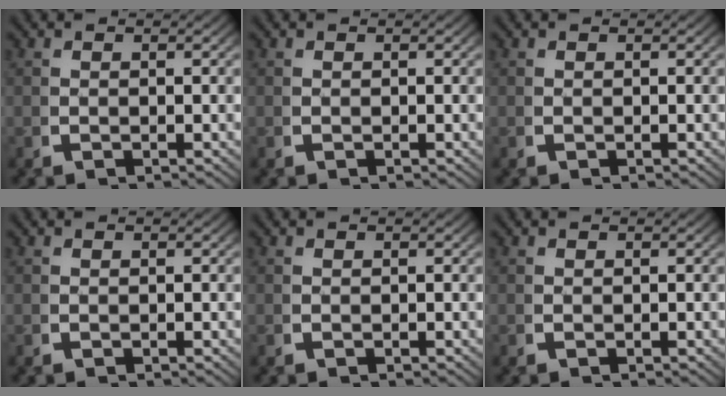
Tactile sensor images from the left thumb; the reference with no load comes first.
{"total": 0.0}
{"total": 0.0}
{"total": 0.0}
{"total": 0.0}
{"total": 0.0}